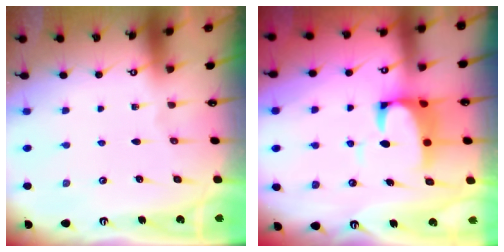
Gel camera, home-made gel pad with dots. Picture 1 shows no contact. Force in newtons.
{"total": 4.7, "press": 4.5, "slide": 1.3}